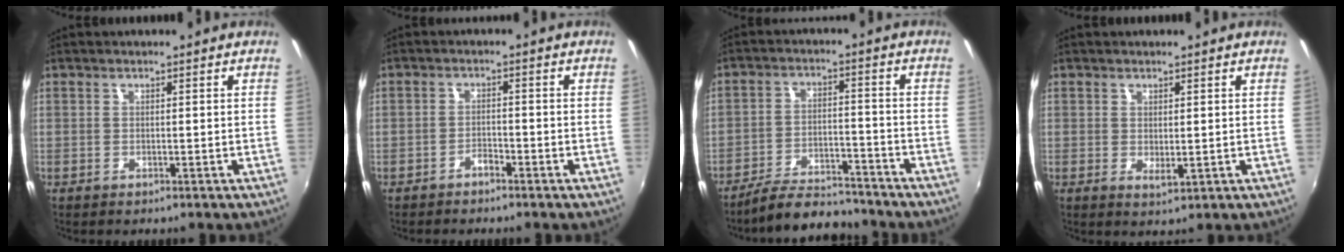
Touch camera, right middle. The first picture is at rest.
{"total": 1.7, "force": [-1.6, 0.6, 0.5], "torque": [-0.012, 0.002, -0.026]}
{"total": 10.6, "force": [-9.8, 2.0, 3.4], "torque": [-0.089, -0.004, -0.156]}
{"total": 1.7, "force": [0.3, 0.8, 1.4], "torque": [-0.023, -0.005, 0.006]}